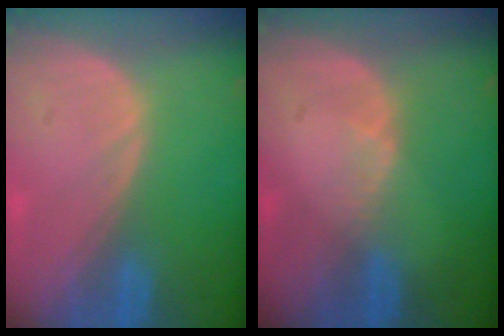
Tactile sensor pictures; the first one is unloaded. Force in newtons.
{"total": 1.1, "press": 1.1, "slide": 0.2}